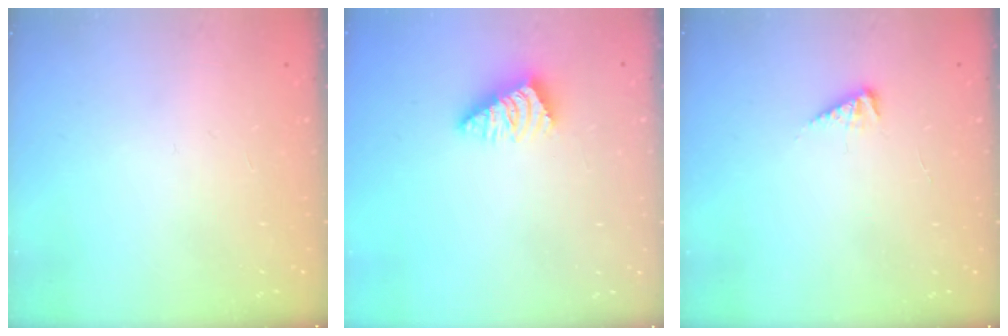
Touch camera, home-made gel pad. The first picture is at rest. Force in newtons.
{"total": 2.4, "press": 2.4, "slide": 0.4}
{"total": 3.2, "press": 3.2, "slide": 0.3}